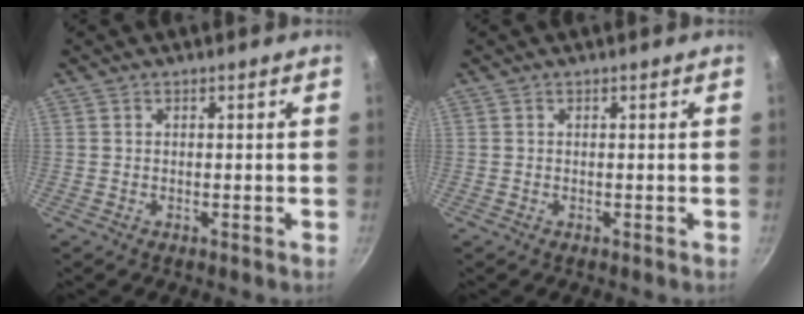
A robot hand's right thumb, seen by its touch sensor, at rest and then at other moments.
{"total": 0.0}